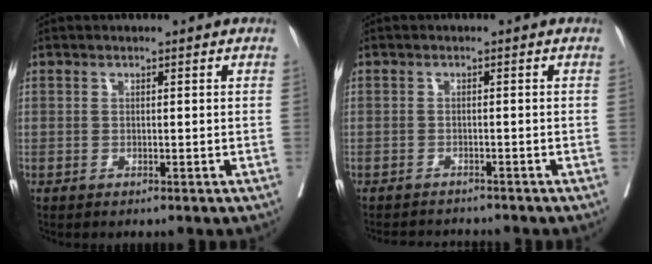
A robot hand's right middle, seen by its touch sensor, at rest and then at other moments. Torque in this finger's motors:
{"motor_torque": [0.06, -0.24, -0.04, 0.00]}